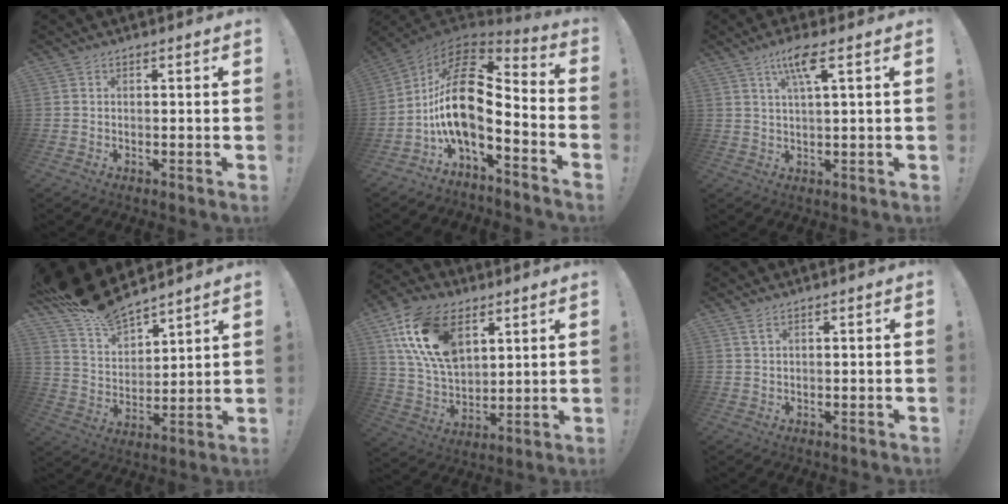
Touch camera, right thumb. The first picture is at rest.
{"total": 17.7, "force": [-0.1, 7.6, 15.9], "torque": [-0.316, -0.001, -0.005]}
{"total": 7.2, "force": [3.4, 0.9, 6.3], "torque": [-0.117, -0.001, 0.053]}
{"total": 12.5, "force": [11.7, 3.5, 3.0], "torque": [-0.083, -0.097, 0.211]}
{"total": 20.1, "force": [9.1, 12.4, 13.0], "torque": [-0.257, -0.038, 0.166]}
{"total": 2.3, "force": [1.4, 0.6, 1.7], "torque": [-0.027, -0.004, 0.023]}